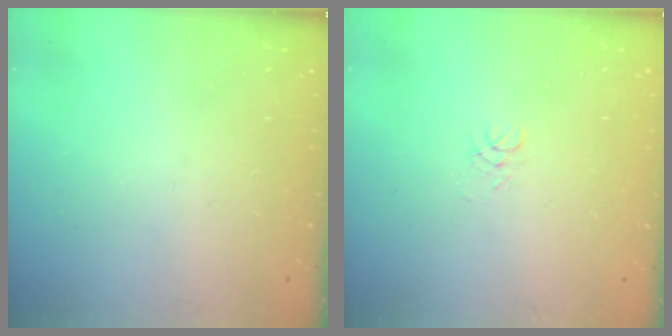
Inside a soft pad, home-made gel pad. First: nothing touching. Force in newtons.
{"total": 1.7, "press": 1.7, "slide": 0.2}